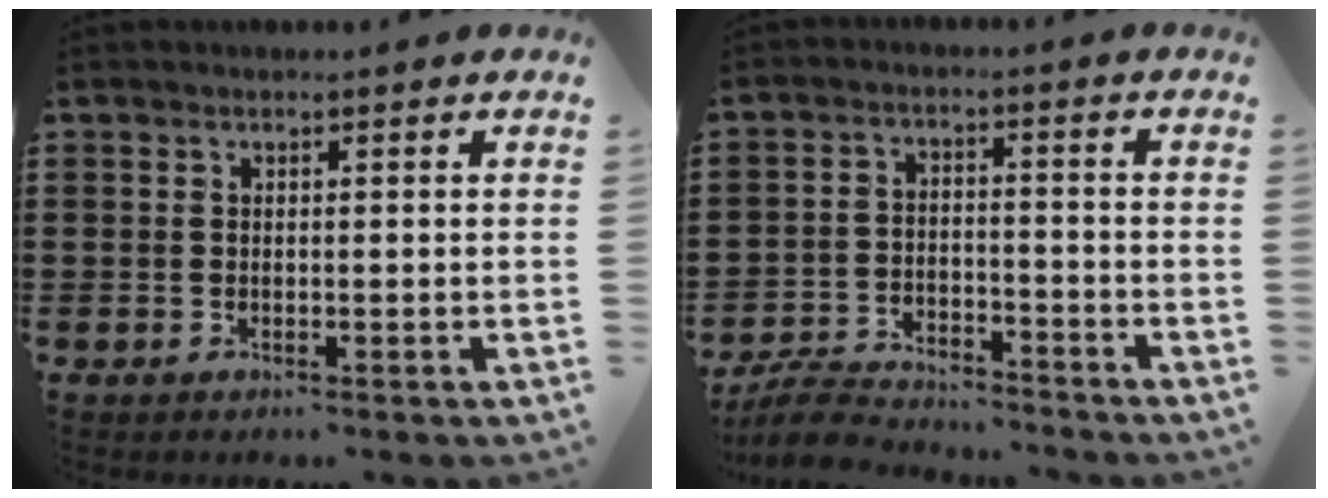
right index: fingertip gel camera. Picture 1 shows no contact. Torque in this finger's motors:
{"motor_torque": [-1.05, 1.01, -0.04, -0.04]}